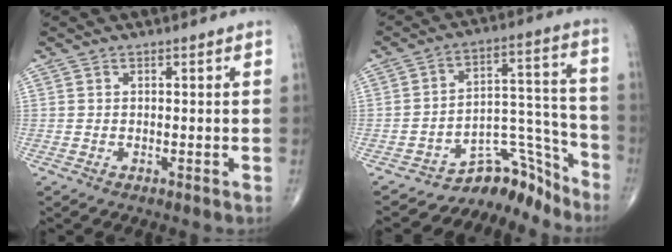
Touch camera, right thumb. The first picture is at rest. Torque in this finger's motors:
{"motor_torque": [0.64, -1.32, 0.24, -0.71, -0.01]}